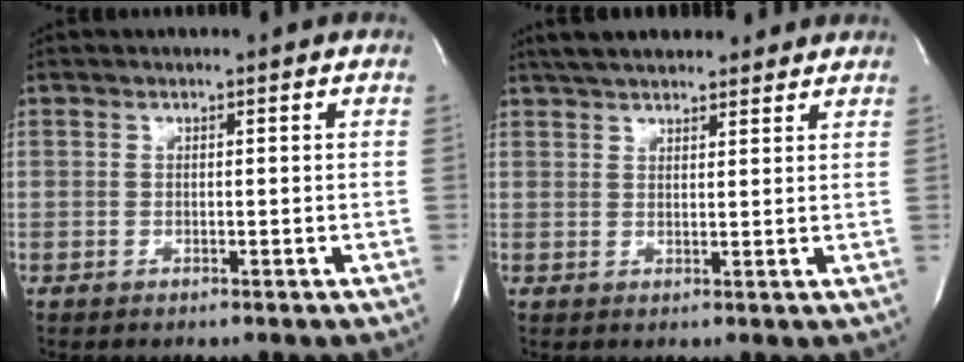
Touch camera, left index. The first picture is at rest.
{"total": 11.8, "force": [10.0, 3.4, 5.2], "torque": [-0.072, 0.035, 0.141]}